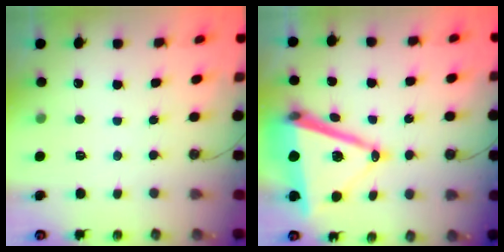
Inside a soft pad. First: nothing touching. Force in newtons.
{"total": 18.3, "press": 17.9, "slide": 3.9}